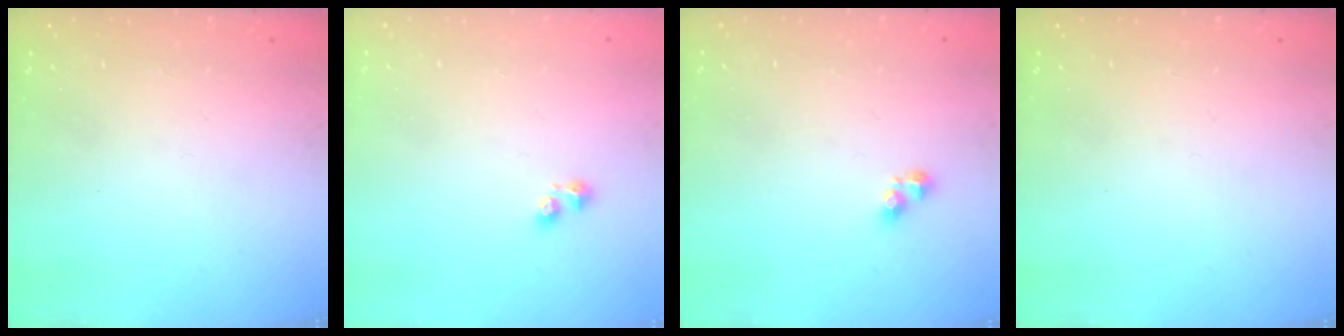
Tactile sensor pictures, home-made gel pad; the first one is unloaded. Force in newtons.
{"total": 1.8, "press": 1.7, "slide": 0.4}
{"total": 3.6, "press": 3.5, "slide": 0.4}
{"total": 0.0}